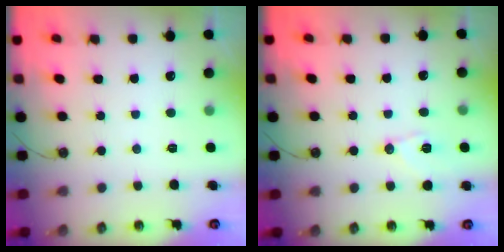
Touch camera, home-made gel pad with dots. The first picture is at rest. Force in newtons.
{"total": 8.1, "press": 8.0, "slide": 0.9}